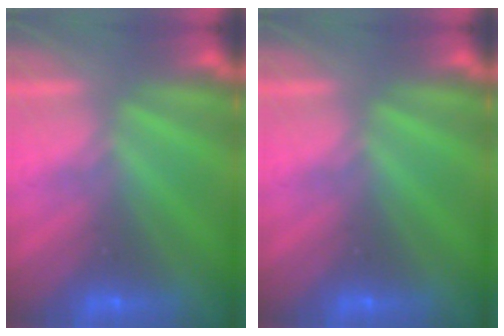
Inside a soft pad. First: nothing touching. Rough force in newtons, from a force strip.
{"total": 0.0}